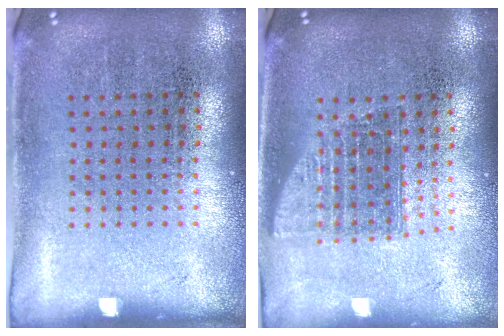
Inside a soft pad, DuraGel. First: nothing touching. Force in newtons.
{"total": 1.4, "press": 1.2, "slide": 0.8}